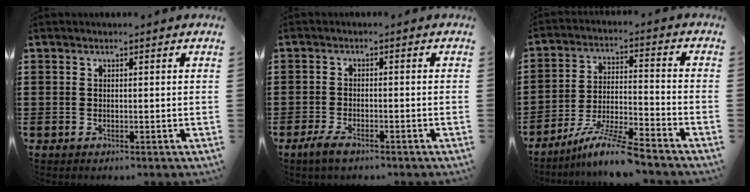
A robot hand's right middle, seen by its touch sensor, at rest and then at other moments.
{"total": 2.4, "force": [-1.6, 0.8, 1.6], "torque": [-0.041, -0.002, -0.036]}
{"total": 8.3, "force": [-7.2, 0.0, 4.3], "torque": [-0.091, -0.007, -0.141]}